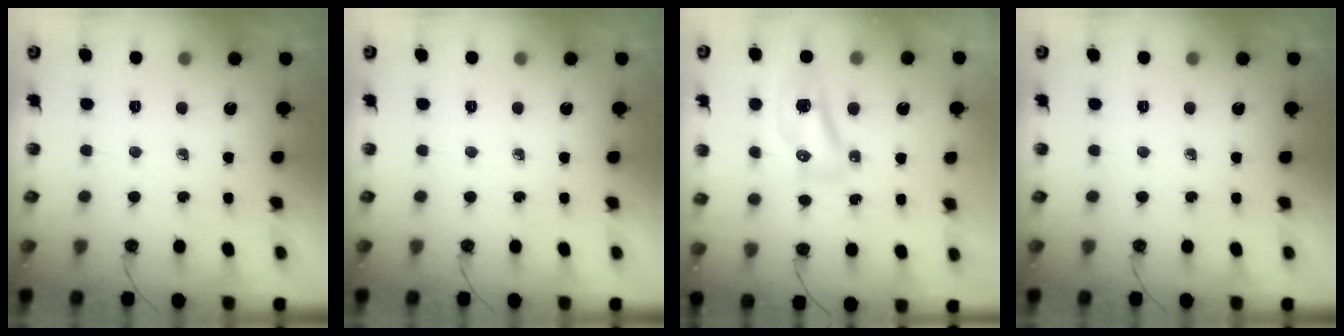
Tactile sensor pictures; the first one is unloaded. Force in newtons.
{"total": 0.0}
{"total": 10.7, "press": 9.3, "slide": 5.2}
{"total": 0.0}